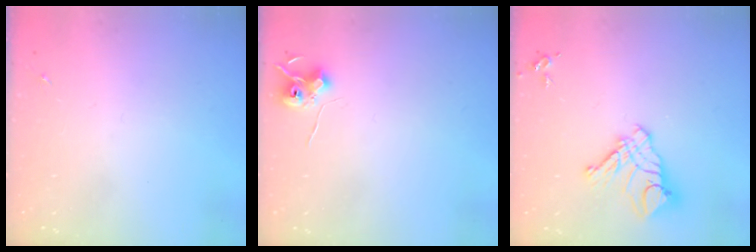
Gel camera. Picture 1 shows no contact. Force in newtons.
{"total": 6.9, "press": 6.9, "slide": 0.6}
{"total": 12.0, "press": 11.9, "slide": 1.1}